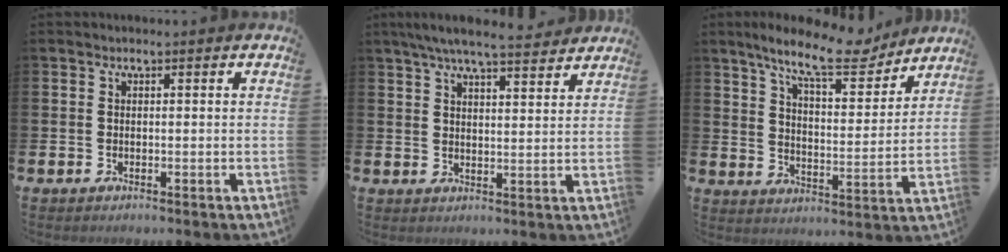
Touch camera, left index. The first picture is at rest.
{"total": 6.2, "force": [5.8, 0.6, 2.2], "torque": [-0.050, -0.026, 0.101]}
{"total": 11.3, "force": [9.6, 2.6, 5.4], "torque": [-0.118, -0.047, 0.165]}